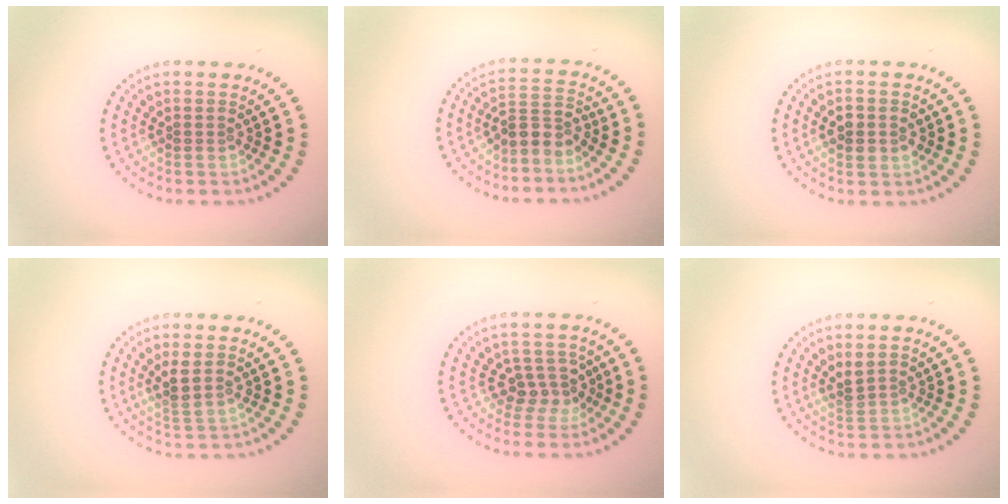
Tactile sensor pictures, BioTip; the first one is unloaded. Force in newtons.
{"total": 2.6, "press": 1.9, "slide": 1.7}
{"total": 2.8, "press": 2.8, "slide": 0.1}
{"total": 2.0, "press": 1.7, "slide": 1.1}
{"total": 2.5, "press": 1.9, "slide": 1.6}
{"total": 1.4, "press": 1.2, "slide": 0.6}